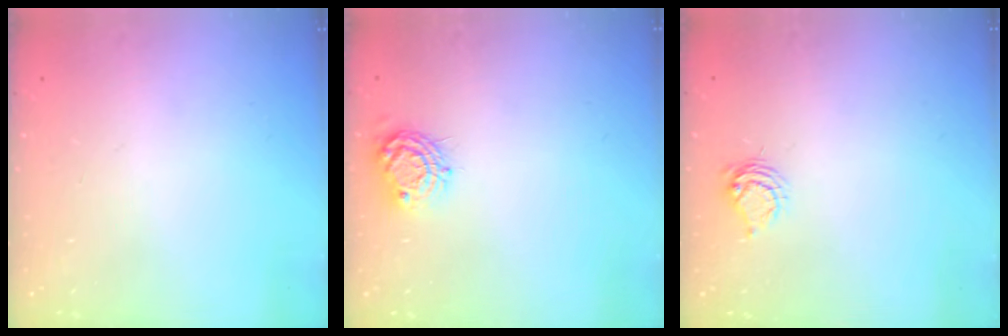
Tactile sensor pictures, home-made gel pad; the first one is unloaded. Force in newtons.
{"total": 8.0, "press": 8.0, "slide": 0.3}
{"total": 4.9, "press": 4.8, "slide": 0.7}